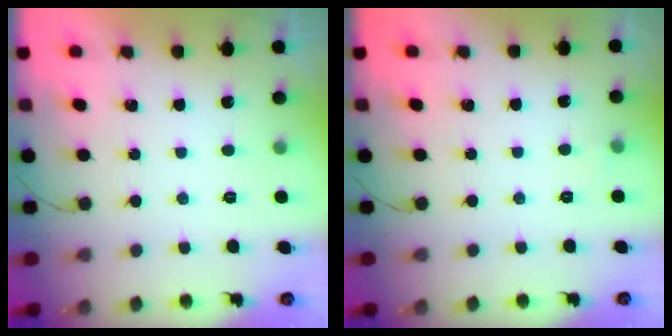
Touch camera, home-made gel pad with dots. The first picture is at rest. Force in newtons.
{"total": 2.5, "press": 2.4, "slide": 1.0}